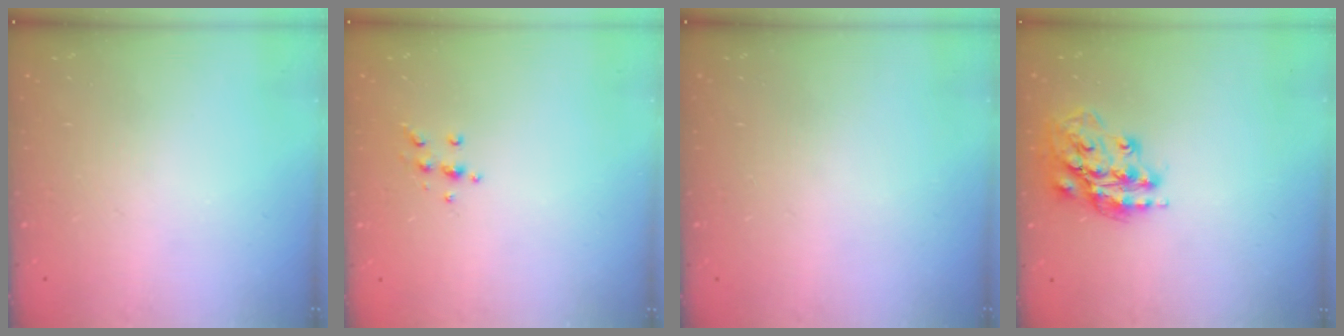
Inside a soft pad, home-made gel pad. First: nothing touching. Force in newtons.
{"total": 5.4, "press": 5.3, "slide": 0.6}
{"total": 0.0}
{"total": 16.1, "press": 16.1, "slide": 1.5}